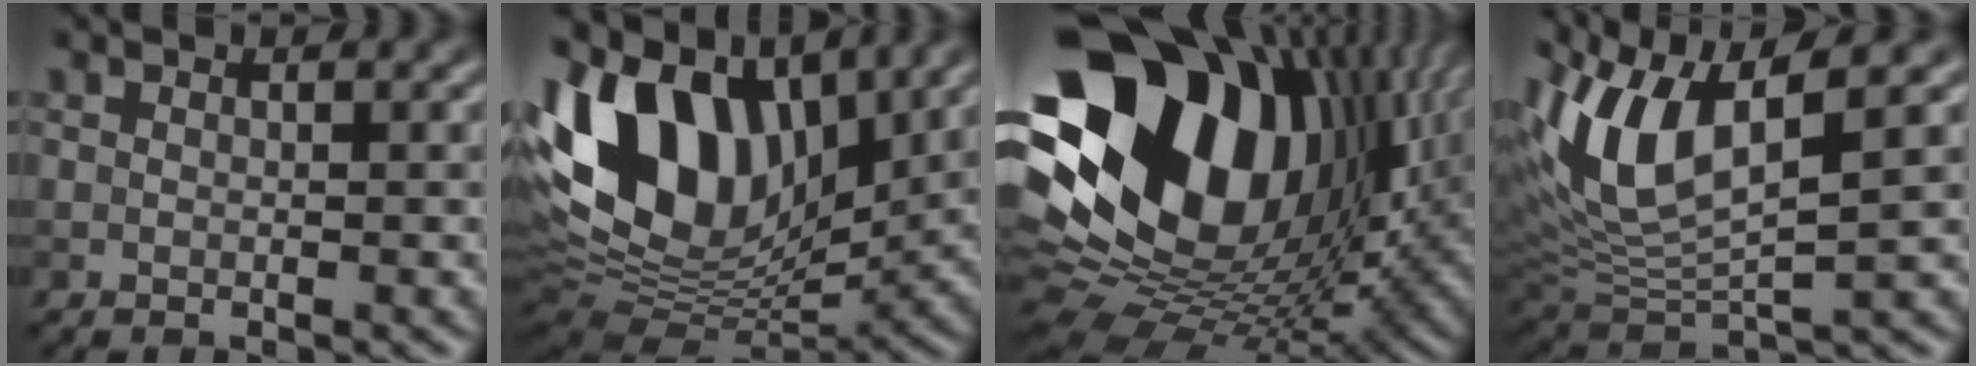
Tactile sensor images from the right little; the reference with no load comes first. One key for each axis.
{"total": 14.8, "fx": 5.1, "fy": 9.2, "fz": 10.5, "tx": -0.210, "ty": 0.018, "tz": 0.091}
{"total": 20.8, "fx": 6.3, "fy": 14.1, "fz": 14.0, "tx": -0.297, "ty": 0.003, "tz": 0.113}
{"total": 8.8, "fx": 3.2, "fy": 3.3, "fz": 7.5, "tx": -0.162, "ty": 0.003, "tz": 0.060}